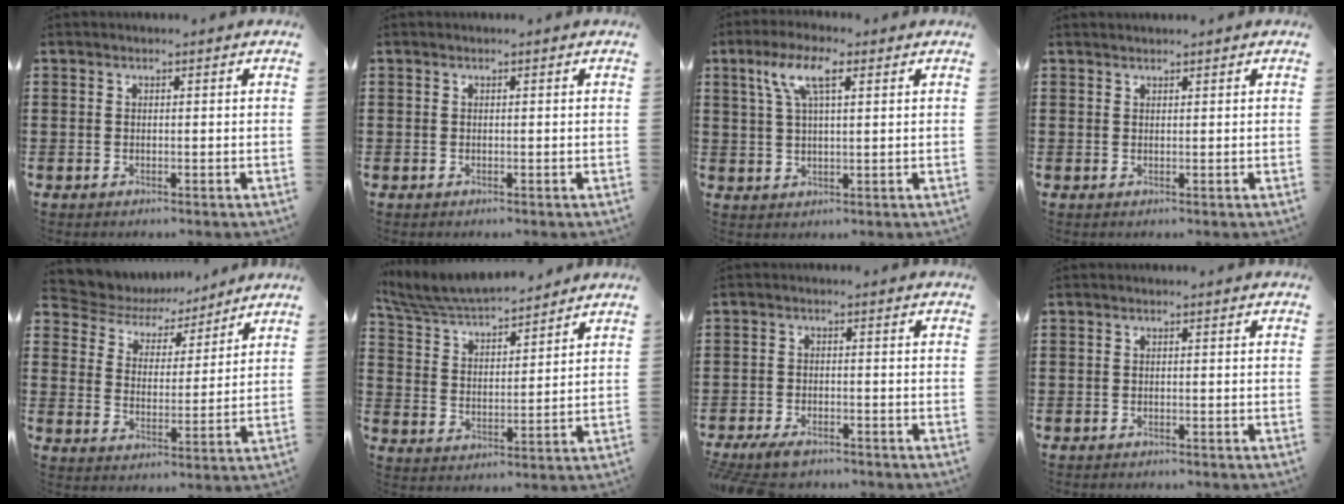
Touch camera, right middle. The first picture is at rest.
{"total": 0.0}
{"total": 6.7, "force": [3.2, 2.0, 5.5], "torque": [-0.120, 0.012, 0.054]}
{"total": 1.0, "force": [1.0, 0.1, 0.0], "torque": [-0.002, 0.000, 0.019]}
{"total": 5.4, "force": [4.9, 2.2, -0.4], "torque": [-0.031, -0.038, 0.084]}
{"total": 6.2, "force": [6.0, 1.0, 1.4], "torque": [-0.056, -0.028, 0.106]}
{"total": 3.4, "force": [-3.1, 0.8, 1.0], "torque": [-0.028, 0.000, -0.066]}
{"total": 0.7, "force": [-0.7, 0.1, 0.0], "torque": [-0.003, -0.002, -0.014]}